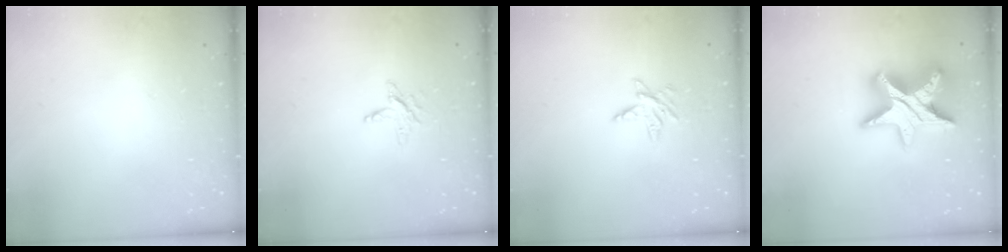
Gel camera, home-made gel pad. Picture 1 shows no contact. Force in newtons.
{"total": 3.4, "press": 3.4, "slide": 0.3}
{"total": 4.5, "press": 4.4, "slide": 0.5}
{"total": 17.8, "press": 17.7, "slide": 1.3}